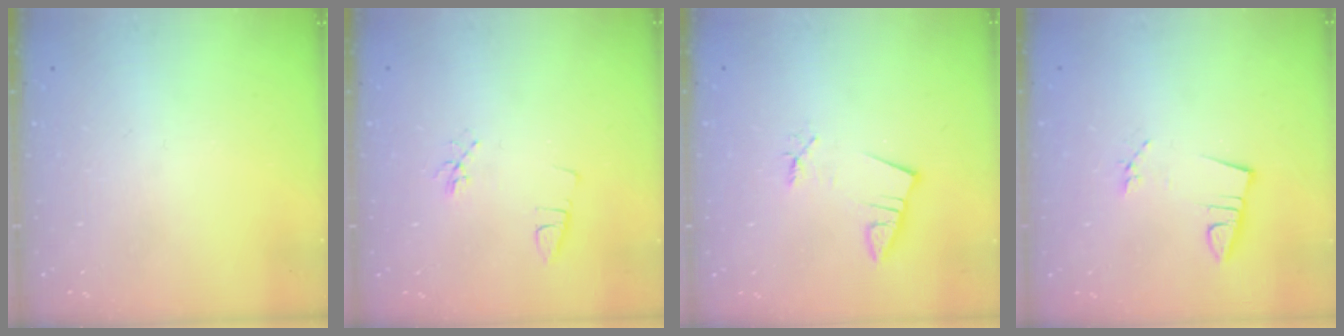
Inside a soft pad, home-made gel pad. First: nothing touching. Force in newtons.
{"total": 4.8, "press": 4.5, "slide": 1.7}
{"total": 2.0, "press": 2.0, "slide": 0.2}
{"total": 2.8, "press": 1.4, "slide": 2.4}